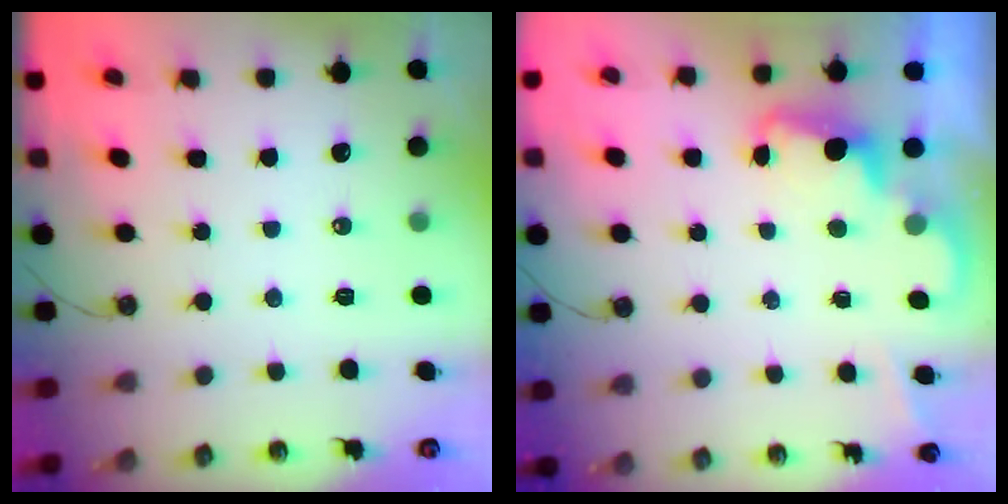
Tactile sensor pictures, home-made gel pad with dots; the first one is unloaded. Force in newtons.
{"total": 2.3, "press": 2.2, "slide": 0.5}